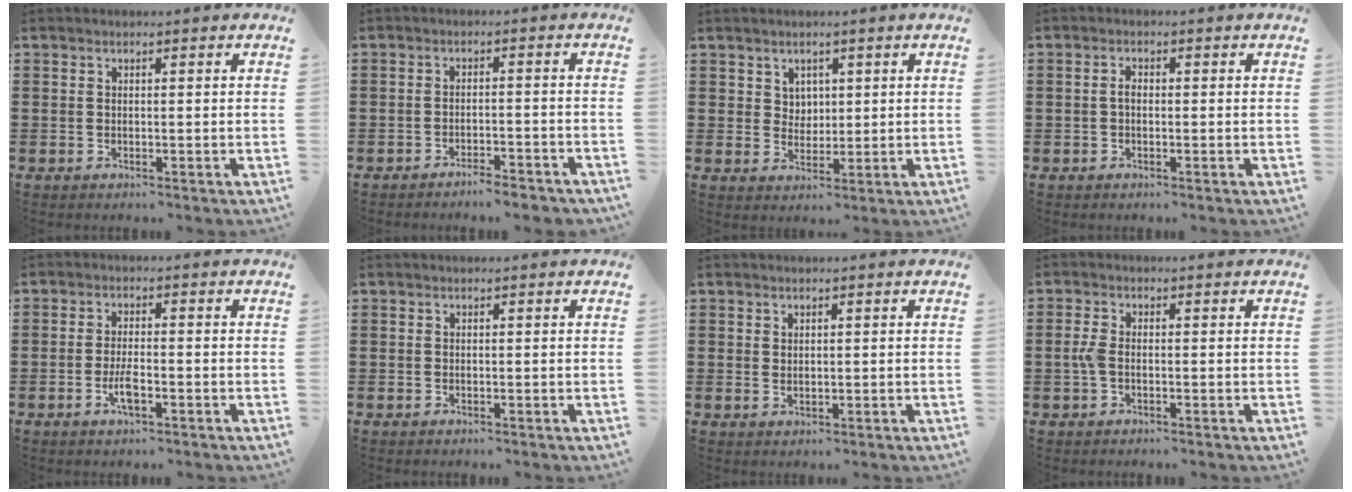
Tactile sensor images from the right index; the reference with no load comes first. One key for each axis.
{"total": 3.0, "fx": -2.9, "fy": 0.0, "fz": 0.6, "tx": -0.011, "ty": 0.002, "tz": -0.060}
{"total": 3.1, "fx": 1.9, "fy": 2.4, "fz": 0.4, "tx": -0.017, "ty": 0.010, "tz": 0.035}
{"total": 1.3, "fx": -0.2, "fy": 0.7, "fz": 1.1, "tx": -0.020, "ty": 0.002, "tz": -0.003}
{"total": 3.7, "fx": -1.4, "fy": 0.9, "fz": 3.2, "tx": -0.070, "ty": -0.003, "tz": -0.029}
{"total": 0.0}
{"total": 1.1, "fx": 0.8, "fy": 0.6, "fz": 0.3, "tx": -0.008, "ty": 0.005, "tz": 0.015}
{"total": 2.4, "fx": -0.4, "fy": 1.2, "fz": 2.0, "tx": -0.054, "ty": -0.003, "tz": -0.012}